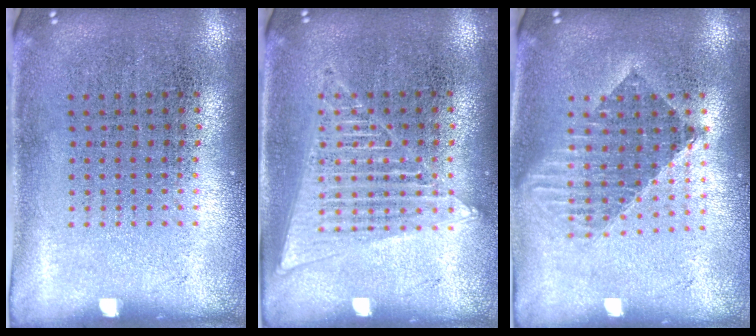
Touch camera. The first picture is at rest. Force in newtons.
{"total": 1.3, "press": 1.3, "slide": 0.1}
{"total": 1.6, "press": 1.3, "slide": 0.9}